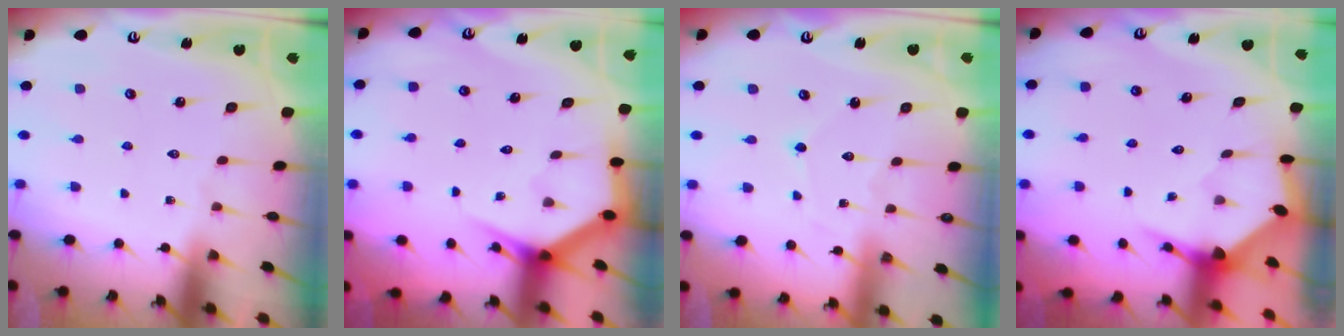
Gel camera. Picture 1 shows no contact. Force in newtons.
{"total": 3.9, "press": 3.8, "slide": 0.2}
{"total": 3.5, "press": 3.5, "slide": 0.2}
{"total": 3.6, "press": 3.5, "slide": 0.4}